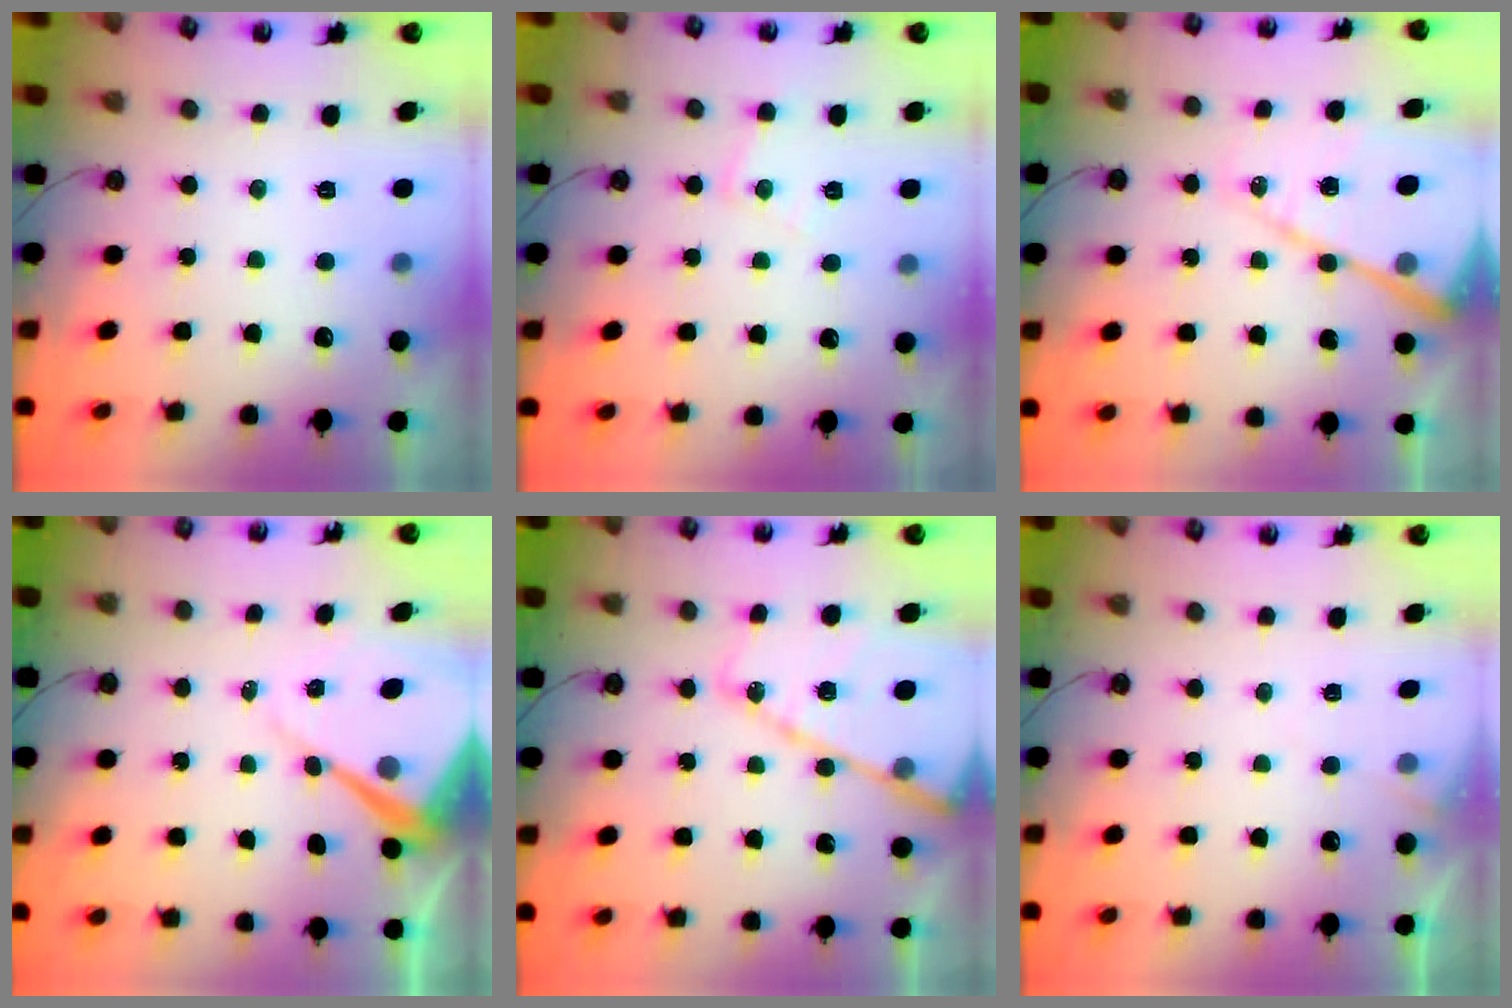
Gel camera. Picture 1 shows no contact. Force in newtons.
{"total": 6.3, "press": 6.2, "slide": 0.4}
{"total": 19.4, "press": 19.3, "slide": 2.0}
{"total": 10.2, "press": 10.2, "slide": 0.6}
{"total": 18.0, "press": 17.9, "slide": 2.3}
{"total": 4.4, "press": 4.4, "slide": 0.6}